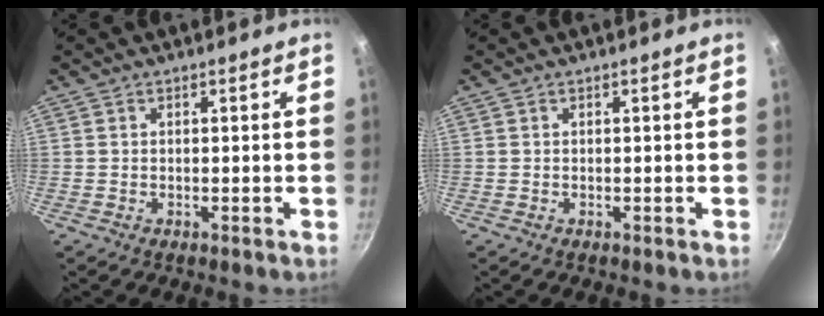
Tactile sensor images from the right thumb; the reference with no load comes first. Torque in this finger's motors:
{"motor_torque": [-0.03, 0.02, 0.00, 0.00, 0.00]}